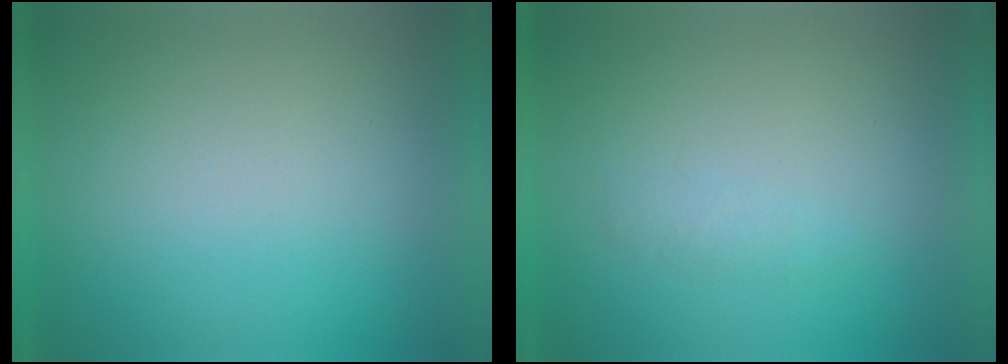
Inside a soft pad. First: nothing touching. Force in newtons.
{"total": 1.3}